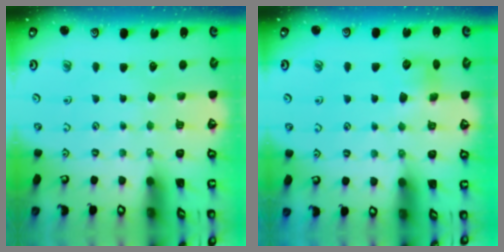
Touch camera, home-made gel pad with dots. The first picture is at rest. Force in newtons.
{"total": 6.7, "press": 6.7, "slide": 0.9}